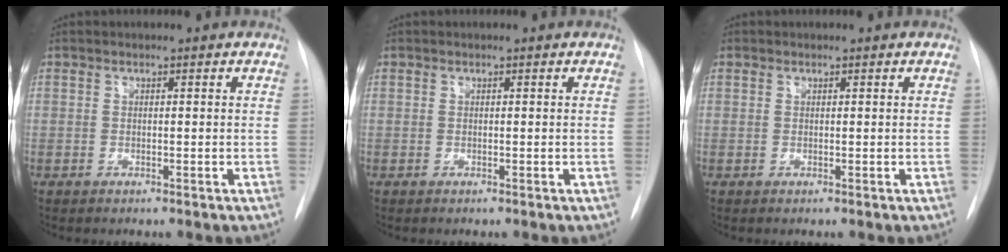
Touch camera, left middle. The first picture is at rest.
{"total": 0.0}
{"total": 0.6, "force": [-0.1, -0.3, -0.6], "torque": [0.014, -0.003, -0.002]}